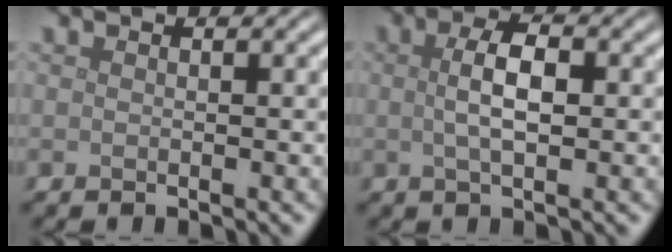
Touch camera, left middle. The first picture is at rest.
{"total": 3.4, "force": [0.3, 1.3, 3.2], "torque": [-0.065, 0.003, 0.002]}